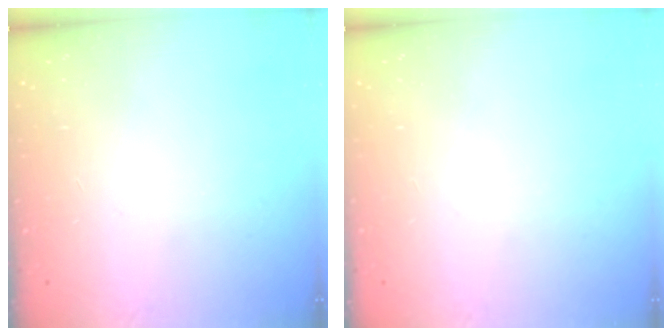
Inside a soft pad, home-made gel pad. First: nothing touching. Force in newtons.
{"total": 0.0}